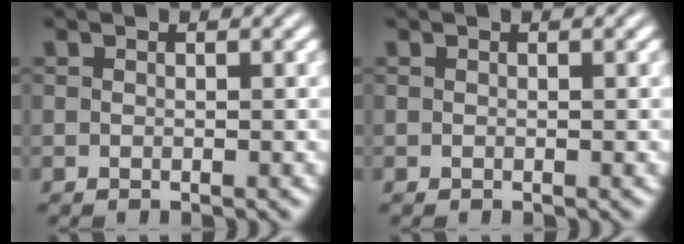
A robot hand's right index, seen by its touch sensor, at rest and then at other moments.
{"total": 0.0}